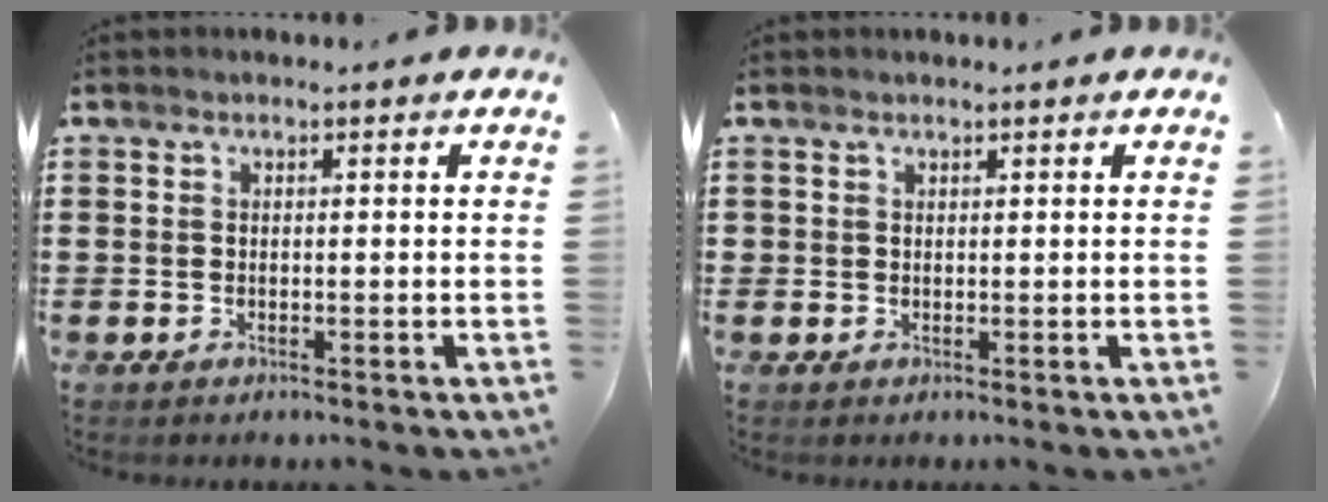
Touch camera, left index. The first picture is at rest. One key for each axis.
{"total": 0.8, "fx": 0.5, "fy": 0.6, "fz": 0.1, "tx": -0.004, "ty": 0.002, "tz": 0.010}